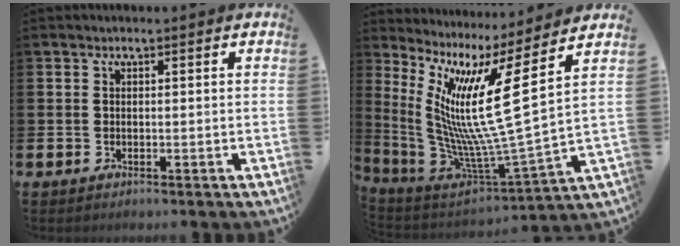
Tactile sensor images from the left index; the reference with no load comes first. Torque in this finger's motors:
{"motor_torque": [2.14, 0.00, 1.05, 0.21]}